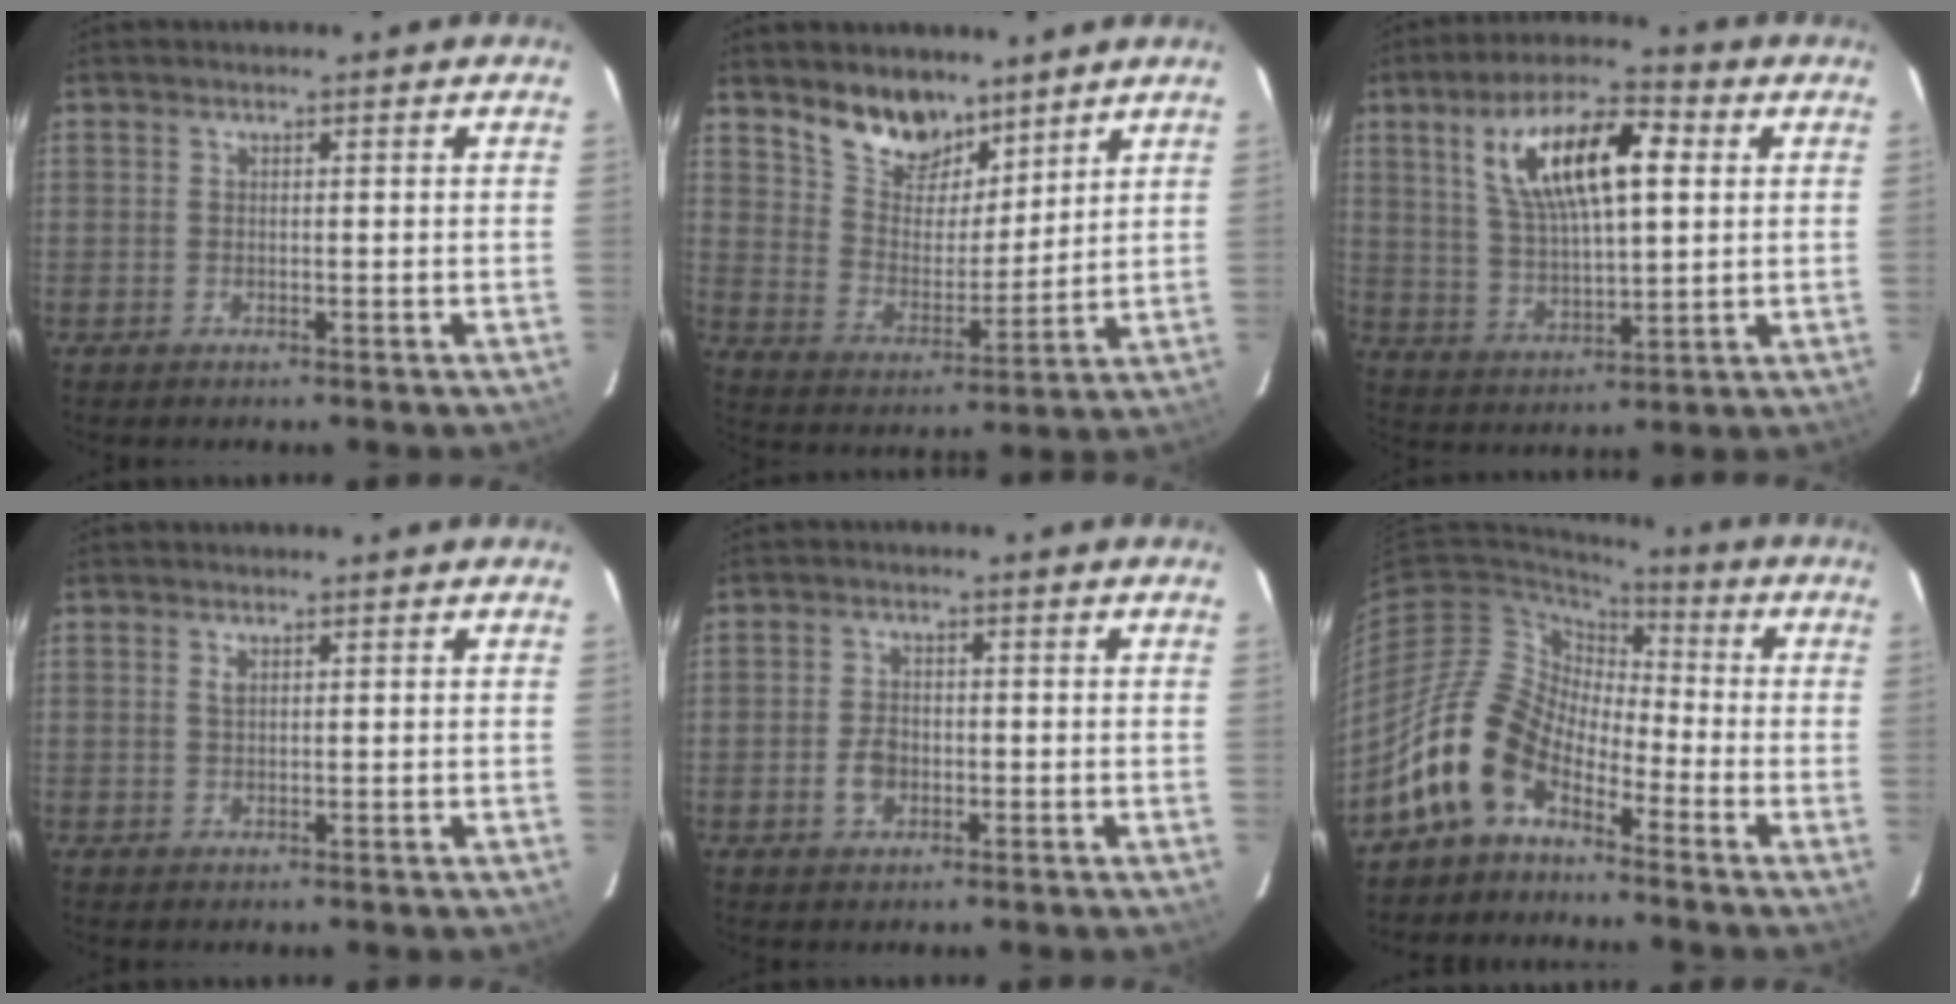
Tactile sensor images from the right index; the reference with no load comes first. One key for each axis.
{"total": 11.1, "fx": 8.5, "fy": 5.5, "fz": 4.4, "tx": -0.086, "ty": 0.009, "tz": 0.162}
{"total": 15.8, "fx": 5.0, "fy": 5.9, "fz": 13.8, "tx": -0.247, "ty": 0.021, "tz": 0.094}
{"total": 0.8, "fx": 0.4, "fy": 0.3, "fz": 0.6, "tx": -0.012, "ty": 0.002, "tz": 0.008}
{"total": 3.6, "fx": -1.2, "fy": 2.5, "fz": 2.2, "tx": -0.045, "ty": 0.003, "tz": -0.020}
{"total": 12.9, "fx": -7.6, "fy": 7.4, "fz": 7.3, "tx": -0.140, "ty": 0.020, "tz": -0.162}